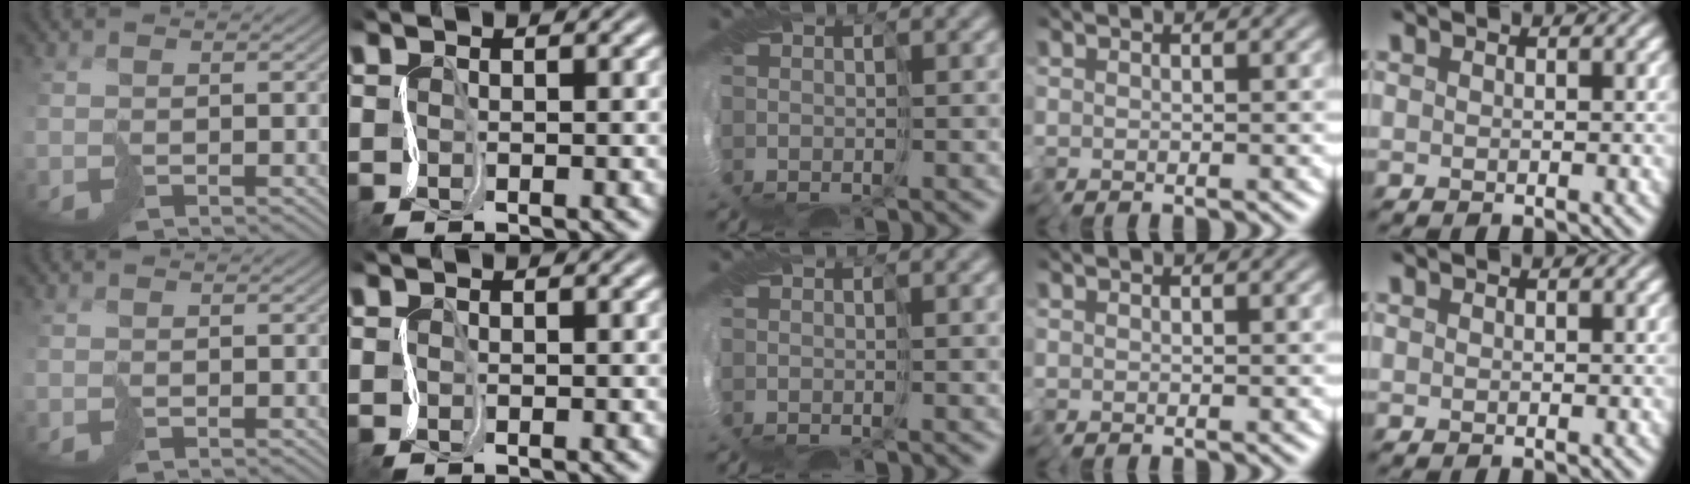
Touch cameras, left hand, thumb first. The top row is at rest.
{"middle": {"total": 0.8, "force": [0.6, -0.2, 0.6], "torque": [-0.007, 0.006, 0.010]}}